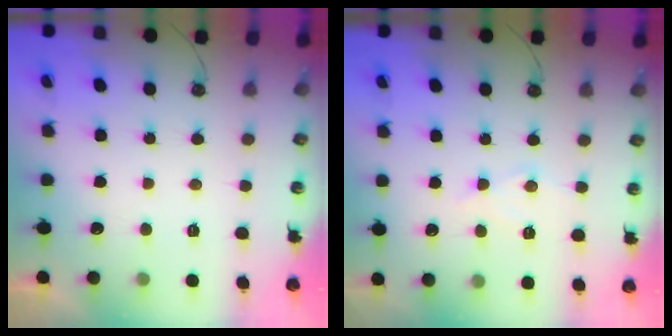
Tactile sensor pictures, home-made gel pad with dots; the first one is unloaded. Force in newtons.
{"total": 7.6, "press": 7.6, "slide": 0.6}